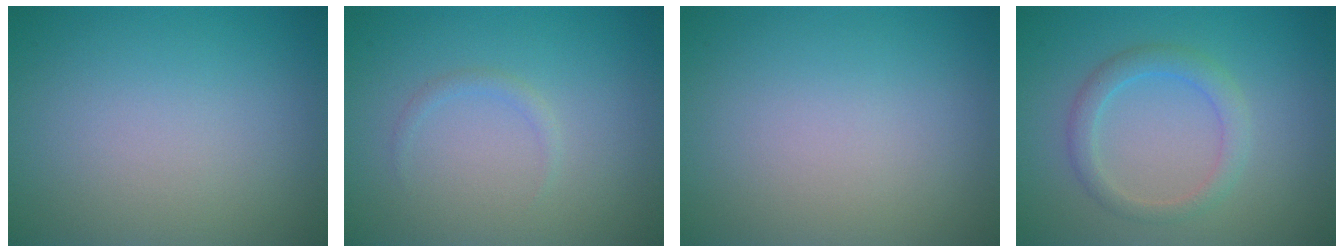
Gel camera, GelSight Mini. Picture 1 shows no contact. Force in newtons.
{"total": 0.7, "press": 0.7, "slide": 0.1}
{"total": 0.0}
{"total": 2.4, "press": 2.4, "slide": 0.1}